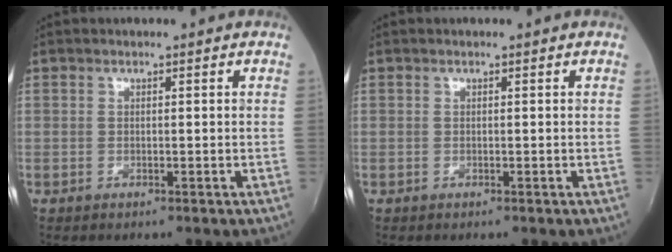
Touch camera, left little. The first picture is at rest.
{"total": 0.0}